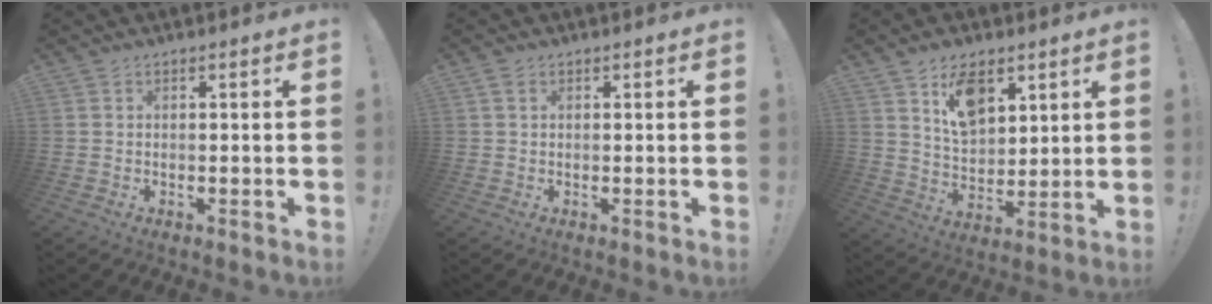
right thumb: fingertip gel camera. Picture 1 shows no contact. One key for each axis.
{"total": 1.5, "fx": 0.7, "fy": 1.0, "fz": 0.9, "tx": -0.017, "ty": 0.002, "tz": 0.013}
{"total": 11.2, "fx": 6.6, "fy": 6.8, "fz": 6.1, "tx": -0.100, "ty": -0.026, "tz": 0.127}